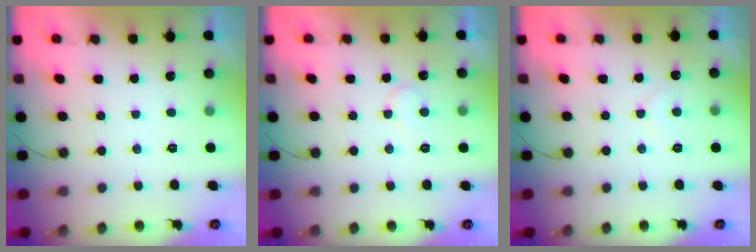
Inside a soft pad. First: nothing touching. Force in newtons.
{"total": 5.1, "press": 5.1, "slide": 0.3}
{"total": 4.8, "press": 4.8, "slide": 0.3}